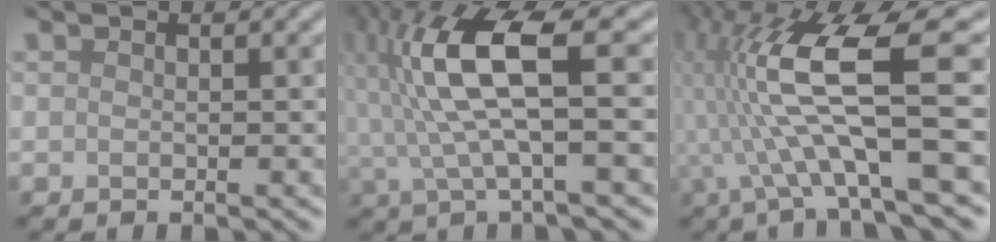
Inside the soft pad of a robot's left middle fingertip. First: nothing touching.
{"total": 8.7, "force": [1.3, 2.0, 8.3], "torque": [-0.178, 0.012, 0.026]}
{"total": 11.6, "force": [0.1, 2.8, 11.3], "torque": [-0.221, 0.010, 0.003]}